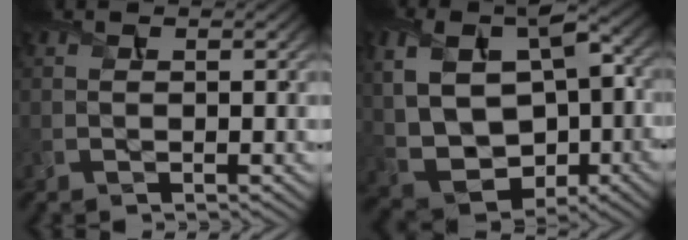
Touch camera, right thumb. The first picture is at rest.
{"total": 13.8, "force": [0.4, 9.0, 10.5], "torque": [-0.219, -0.009, 0.017]}